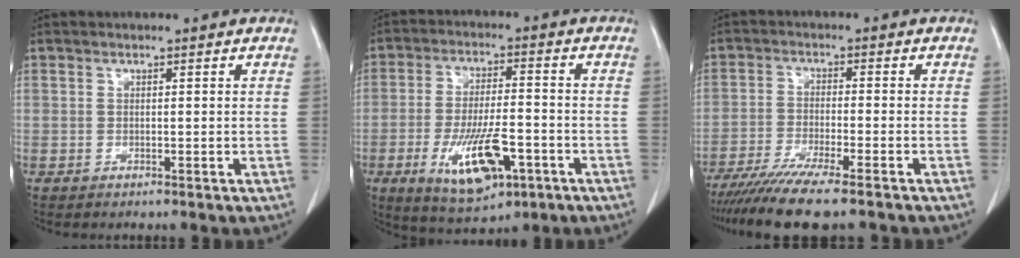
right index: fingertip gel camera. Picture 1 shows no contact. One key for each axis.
{"total": 12.1, "fx": -4.7, "fy": 4.1, "fz": 10.4, "tx": -0.191, "ty": -0.009, "tz": -0.070}
{"total": 11.1, "fx": -9.0, "fy": 0.0, "fz": 6.5, "tx": -0.098, "ty": -0.028, "tz": -0.146}